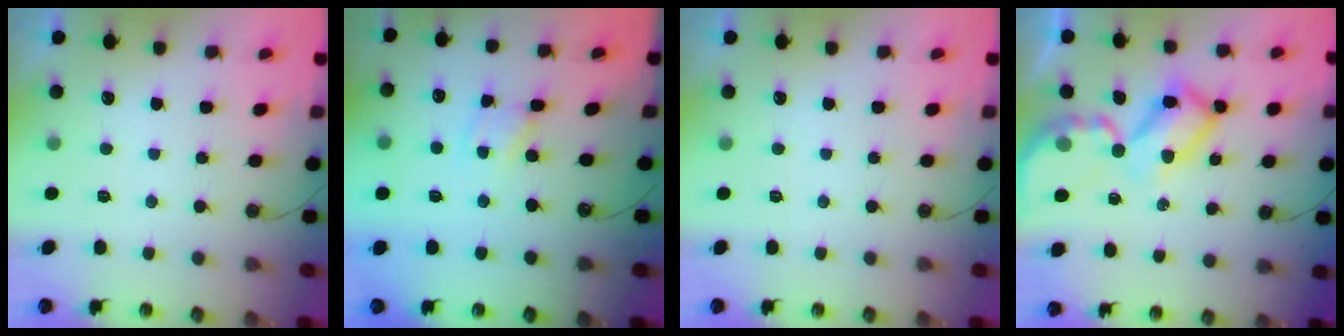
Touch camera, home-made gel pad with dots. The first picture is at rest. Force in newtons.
{"total": 1.5, "press": 1.5, "slide": 0.1}
{"total": 0.0}
{"total": 14.4, "press": 14.4, "slide": 1.3}